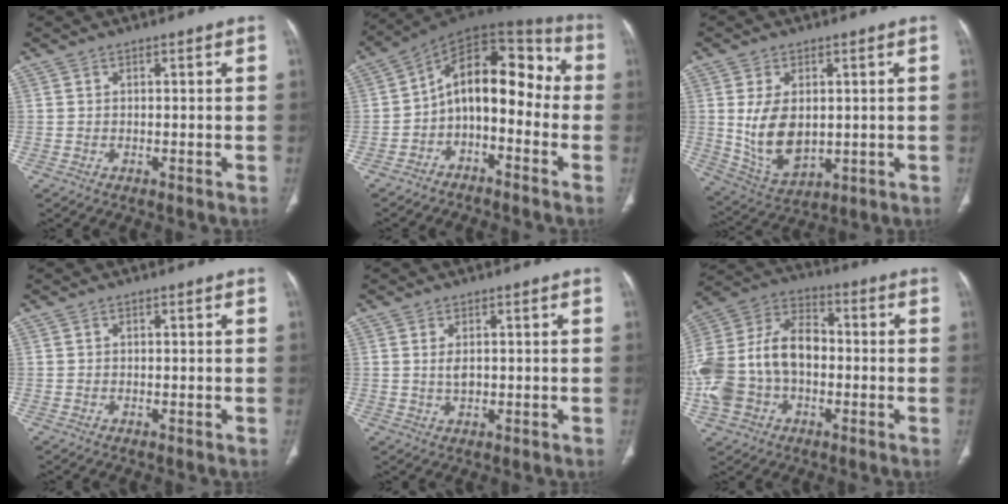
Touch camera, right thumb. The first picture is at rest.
{"total": 14.5, "force": [-3.0, 8.6, 11.3], "torque": [-0.136, 0.088, -0.060]}
{"total": 11.2, "force": [0.7, 7.1, 8.7], "torque": [-0.146, -0.012, 0.037]}
{"total": 0.0}
{"total": 2.2, "force": [0.3, 1.3, 1.8], "torque": [-0.035, -0.004, 0.008]}
{"total": 20.5, "force": [-2.7, 14.2, 14.5], "torque": [-0.307, 0.038, -0.051]}